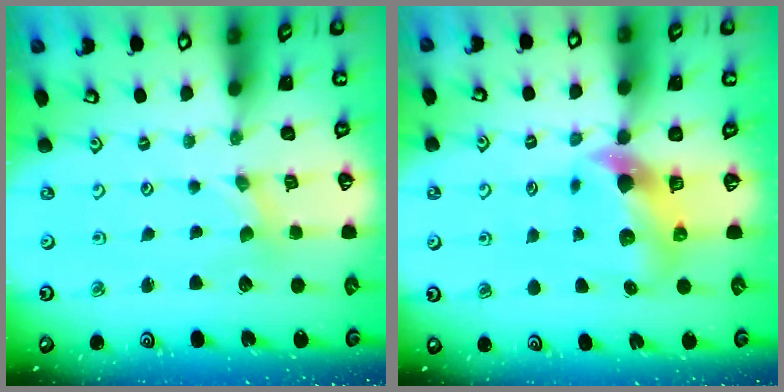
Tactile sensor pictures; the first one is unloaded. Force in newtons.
{"total": 7.0, "press": 7.0, "slide": 1.0}